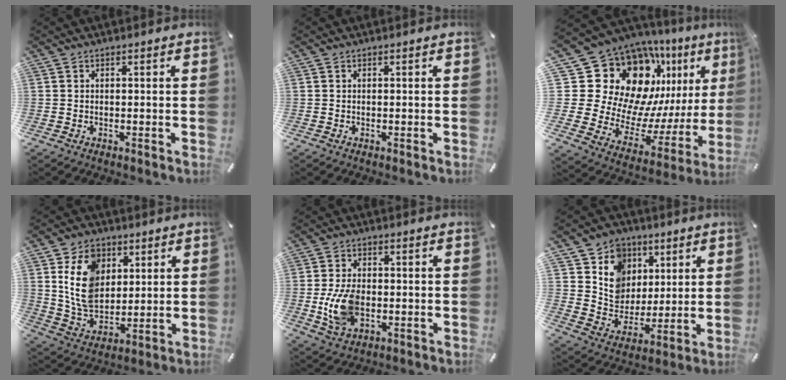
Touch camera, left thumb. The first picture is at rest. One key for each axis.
{"total": 0.0}
{"total": 21.7, "fx": 12.3, "fy": 14.6, "fz": 10.4, "tx": -0.159, "ty": -0.135, "tz": 0.256}
{"total": 12.8, "fx": 4.2, "fy": 9.8, "fz": 7.1, "tx": -0.144, "ty": -0.002, "tz": 0.078}
{"total": 9.7, "fx": -1.3, "fy": 6.2, "fz": 7.3, "tx": -0.150, "ty": 0.000, "tz": -0.022}
{"total": 12.2, "fx": 4.2, "fy": 11.0, "fz": 3.0, "tx": -0.054, "ty": -0.032, "tz": 0.084}